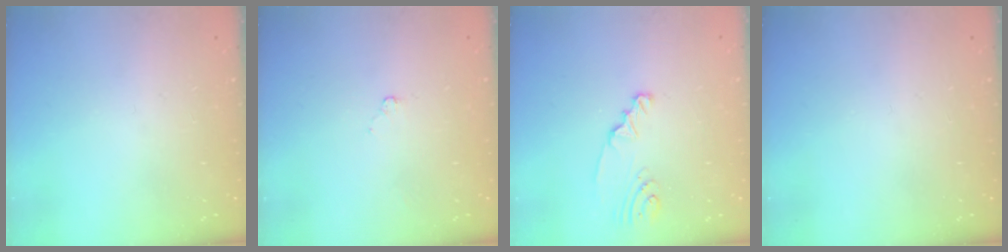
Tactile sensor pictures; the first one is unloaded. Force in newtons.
{"total": 1.3, "press": 1.3, "slide": 0.3}
{"total": 2.3, "press": 2.3, "slide": 0.3}
{"total": 0.0}